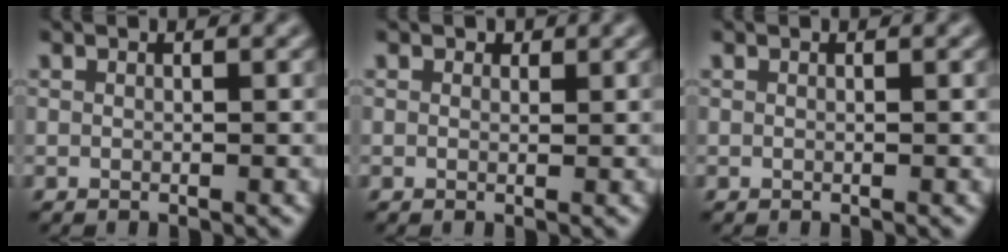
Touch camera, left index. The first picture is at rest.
{"total": 0.6, "force": [0.4, 0.4, 0.2], "torque": [-0.001, -0.003, 0.003]}
{"total": 0.0}